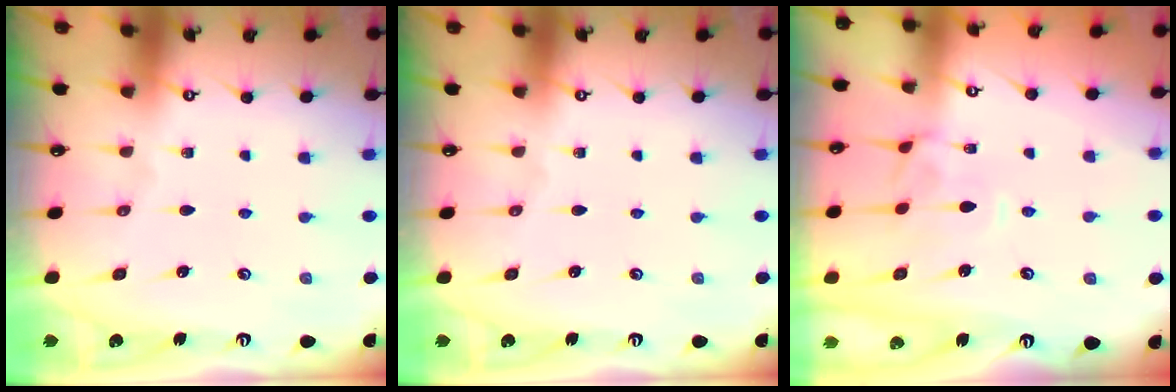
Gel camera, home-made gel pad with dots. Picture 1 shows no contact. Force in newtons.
{"total": 0.0}
{"total": 1.3, "press": 1.2, "slide": 0.6}